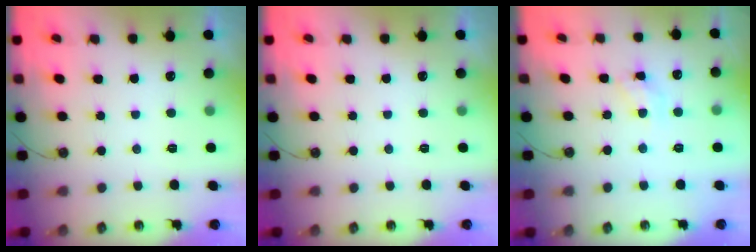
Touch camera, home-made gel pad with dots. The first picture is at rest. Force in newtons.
{"total": 0.0}
{"total": 7.4, "press": 7.4, "slide": 0.2}